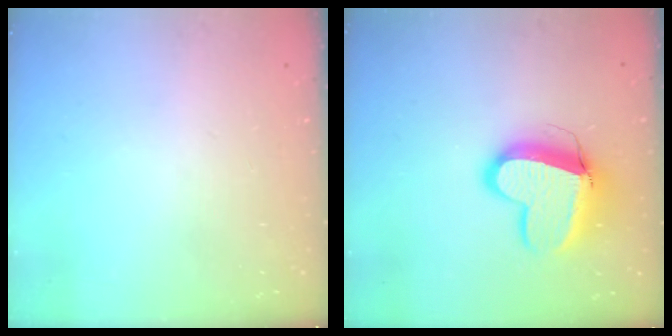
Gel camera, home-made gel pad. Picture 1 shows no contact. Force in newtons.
{"total": 13.6, "press": 13.5, "slide": 1.7}